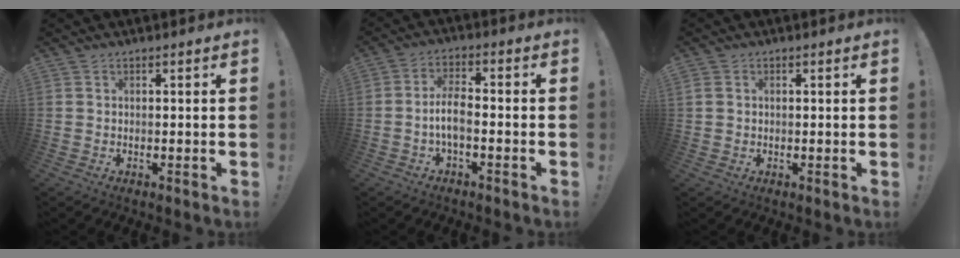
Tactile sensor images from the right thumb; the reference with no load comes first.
{"total": 6.9, "force": [-2.0, 2.5, 6.1], "torque": [-0.119, 0.003, -0.036]}
{"total": 1.9, "force": [0.6, 1.6, 0.7], "torque": [-0.014, 0.005, 0.012]}